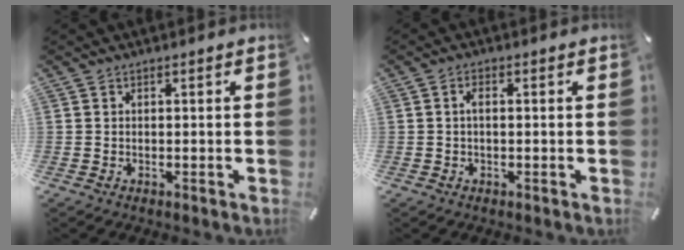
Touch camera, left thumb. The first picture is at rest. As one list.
[{"total": 1.7, "force": [0.0, 0.8, 1.5], "torque": [-0.030, 0.002, -0.002]}]